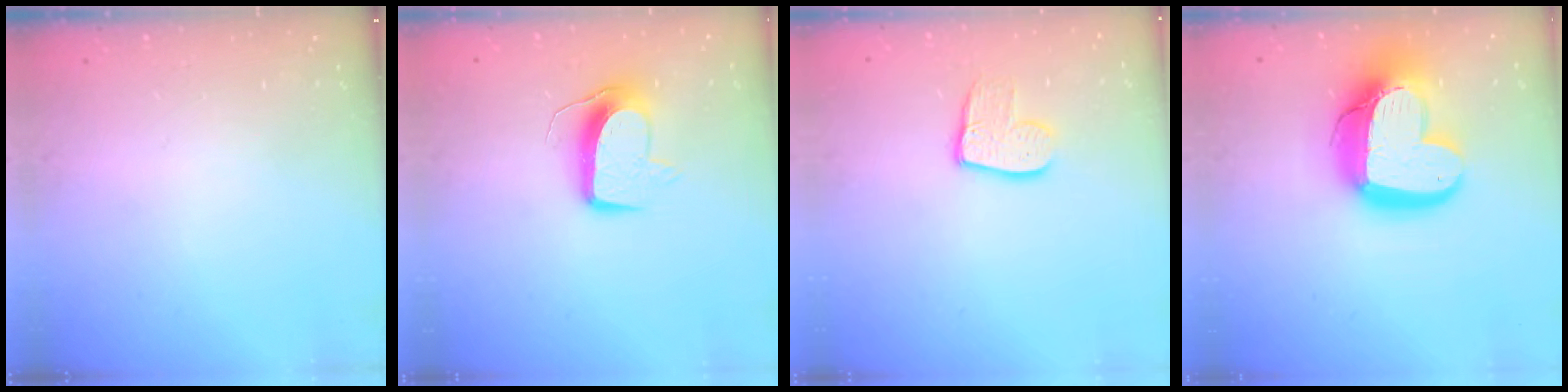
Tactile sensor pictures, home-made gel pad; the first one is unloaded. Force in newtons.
{"total": 10.4, "press": 10.3, "slide": 0.8}
{"total": 10.0, "press": 9.9, "slide": 0.7}
{"total": 21.9, "press": 21.8, "slide": 2.2}